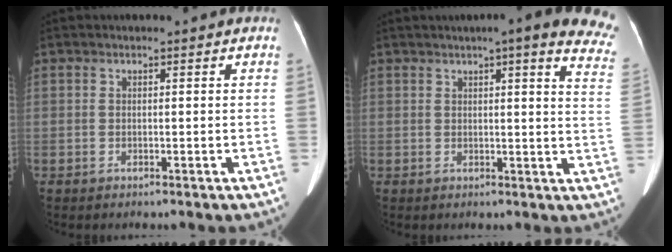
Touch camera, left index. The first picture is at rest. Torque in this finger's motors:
{"motor_torque": [0.87, -1.02, 0.28, 0.05]}